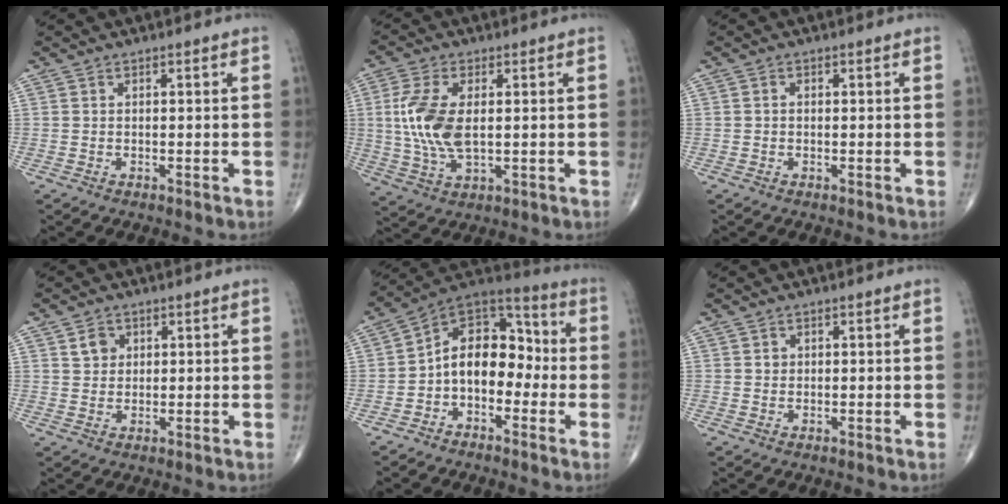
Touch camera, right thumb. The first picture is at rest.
{"total": 10.8, "force": [1.0, 5.4, 9.3], "torque": [-0.208, -0.006, 0.024]}
{"total": 0.6, "force": [0.0, 0.5, 0.3], "torque": [-0.003, 0.001, -0.002]}
{"total": 3.2, "force": [1.3, 2.6, 1.2], "torque": [-0.006, -0.007, 0.022]}
{"total": 13.0, "force": [-2.3, 8.9, 9.1], "torque": [-0.109, 0.060, -0.055]}
{"total": 0.9, "force": [0.2, 0.8, 0.3], "torque": [0.000, 0.001, 0.003]}